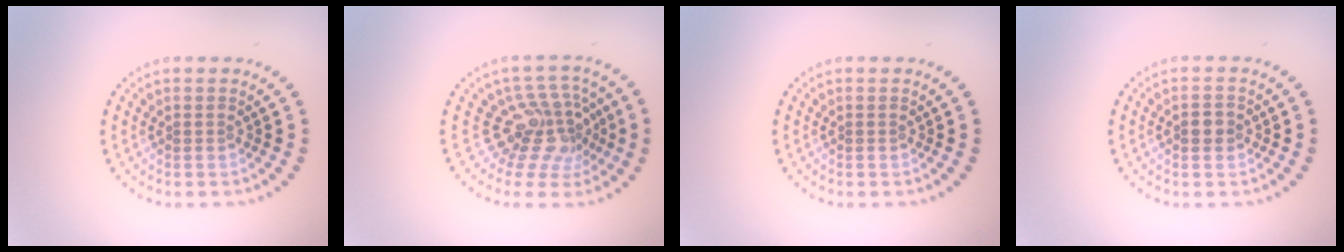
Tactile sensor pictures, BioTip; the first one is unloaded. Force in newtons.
{"total": 4.3, "press": 3.1, "slide": 2.9}
{"total": 0.0}
{"total": 1.4, "press": 1.4, "slide": 0.1}